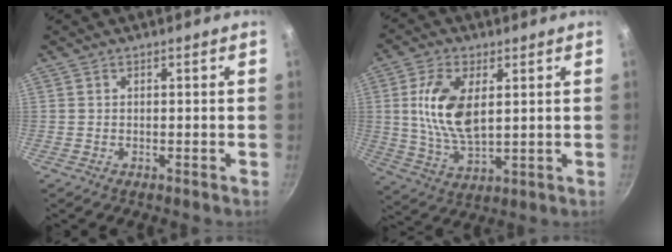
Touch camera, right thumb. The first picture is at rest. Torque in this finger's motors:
{"motor_torque": [-0.42, 0.85, 1.09, 0.18, 0.21]}